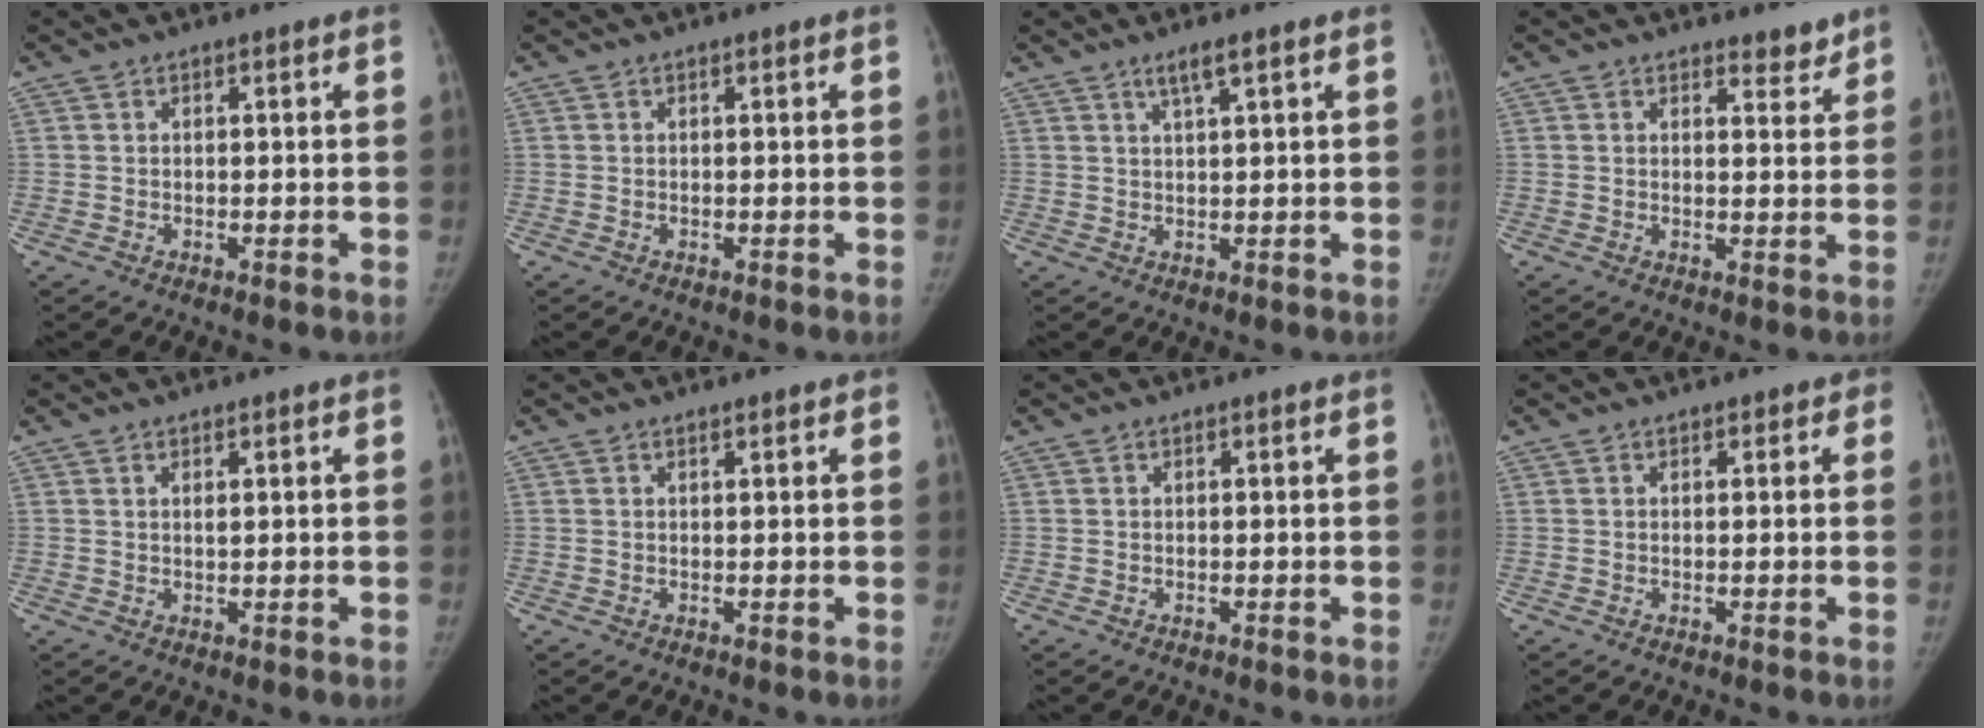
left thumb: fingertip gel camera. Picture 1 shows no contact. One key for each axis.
{"total": 0.0}
{"total": 2.9, "fx": 1.8, "fy": 0.1, "fz": 2.3, "tx": -0.048, "ty": -0.005, "tz": 0.038}
{"total": 2.8, "fx": 2.5, "fy": 1.1, "fz": 0.6, "tx": 0.010, "ty": -0.020, "tz": 0.032}
{"total": 0.8, "fx": 0.4, "fy": 0.3, "fz": 0.6, "tx": -0.009, "ty": 0.000, "tz": 0.008}
{"total": 0.6, "fx": 0.4, "fy": 0.1, "fz": 0.3, "tx": -0.002, "ty": 0.000, "tz": 0.006}
{"total": 0.0}
{"total": 0.9, "fx": 0.4, "fy": 0.7, "fz": 0.3, "tx": 0.014, "ty": 0.002, "tz": -0.001}